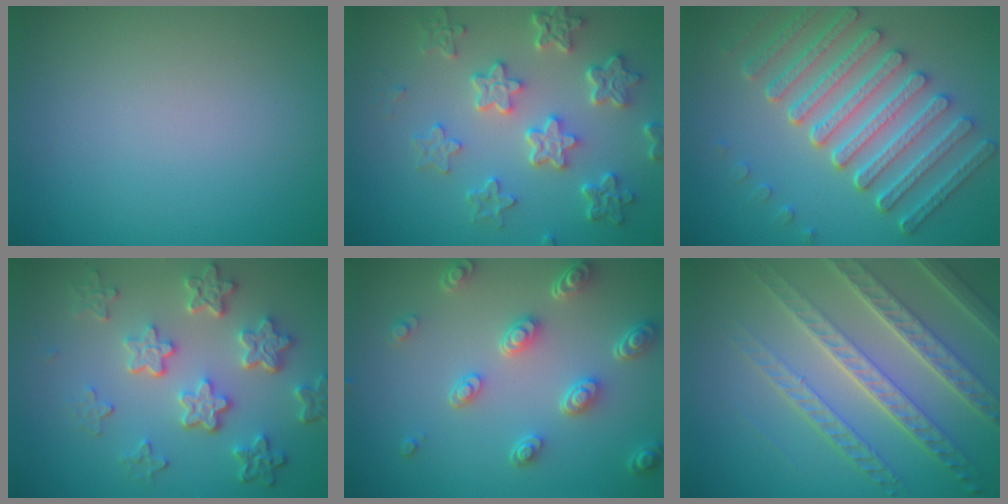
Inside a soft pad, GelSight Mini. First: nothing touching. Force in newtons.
{"total": 6.0, "press": 4.7, "slide": 3.8}
{"total": 7.9, "press": 6.1, "slide": 5.0}
{"total": 5.9, "press": 4.4, "slide": 3.9}
{"total": 4.7, "press": 3.8, "slide": 2.9}
{"total": 7.4, "press": 5.3, "slide": 5.2}